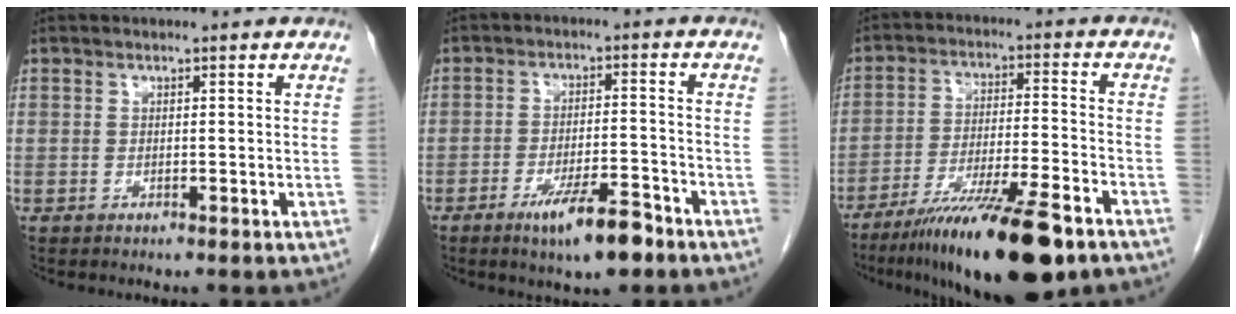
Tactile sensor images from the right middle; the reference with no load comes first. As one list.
[{"total": 7.7, "force": [-5.1, 1.3, 5.7], "torque": [-0.095, -0.008, -0.080]}, {"total": 17.1, "force": [-11.9, 1.8, 12.2], "torque": [-0.180, -0.031, -0.199]}]